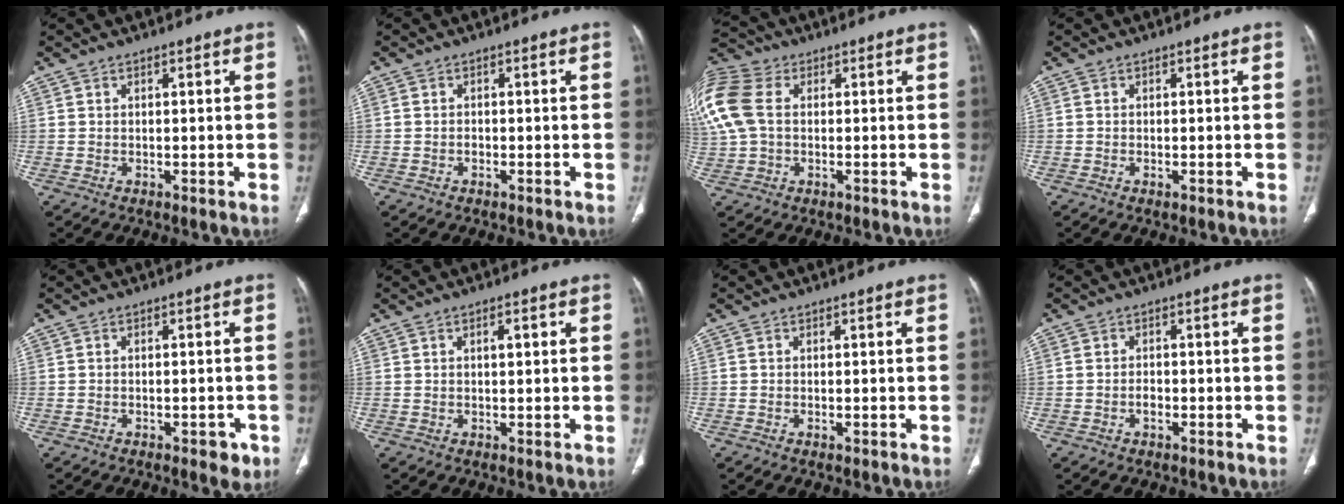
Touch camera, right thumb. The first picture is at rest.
{"total": 0.9, "force": [-0.4, 0.7, 0.4], "torque": [-0.007, 0.002, -0.006]}
{"total": 15.6, "force": [2.1, 11.3, 10.5], "torque": [-0.283, 0.027, 0.037]}
{"total": 0.9, "force": [-0.4, 0.5, 0.6], "torque": [-0.012, 0.001, -0.004]}
{"total": 3.1, "force": [-1.6, 1.7, 2.1], "torque": [-0.016, 0.006, -0.017]}
{"total": 2.0, "force": [0.6, 0.7, 1.7], "torque": [-0.028, 0.000, 0.010]}
{"total": 0.7, "force": [-0.2, 0.4, 0.5], "torque": [-0.012, 0.001, -0.002]}
{"total": 2.3, "force": [-0.9, 1.5, 1.4], "torque": [-0.020, 0.008, -0.016]}